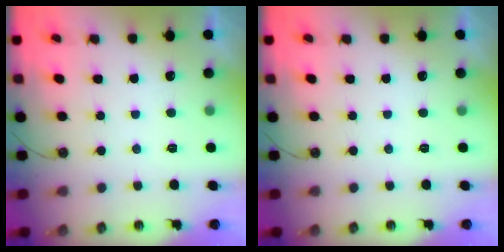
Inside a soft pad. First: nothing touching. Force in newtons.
{"total": 0.0}